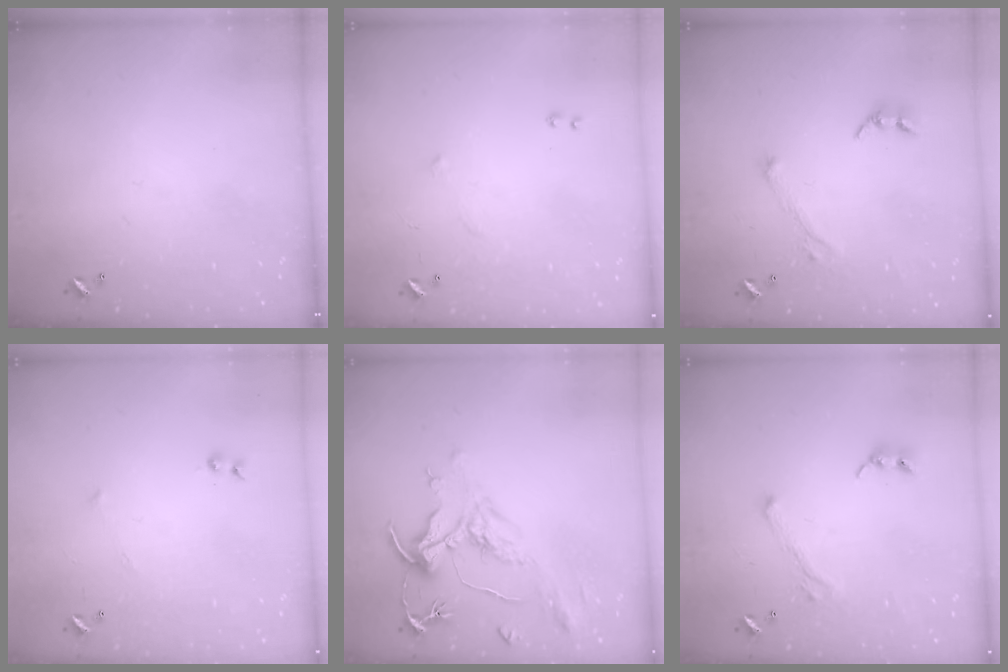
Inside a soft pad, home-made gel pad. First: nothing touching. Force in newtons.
{"total": 5.9, "press": 5.9, "slide": 0.8}
{"total": 2.9, "press": 2.8, "slide": 0.8}
{"total": 6.1, "press": 6.0, "slide": 0.9}
{"total": 2.3, "press": 1.8, "slide": 1.3}
{"total": 3.7, "press": 3.5, "slide": 1.2}